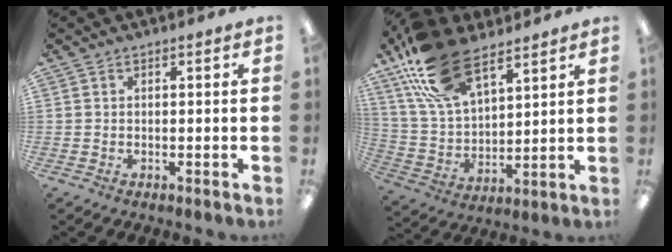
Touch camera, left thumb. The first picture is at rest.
{"total": 20.1, "force": [12.8, 9.9, 11.9], "torque": [-0.254, -0.045, 0.233]}